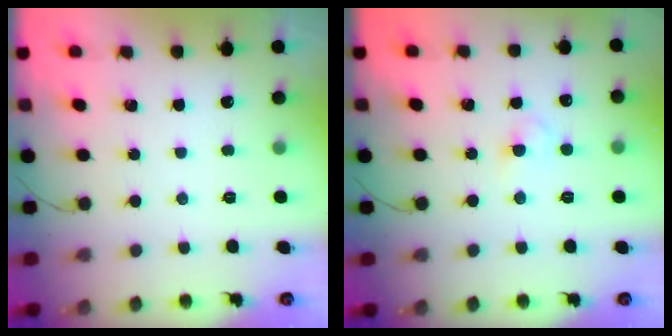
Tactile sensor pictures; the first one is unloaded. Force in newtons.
{"total": 2.0, "press": 1.8, "slide": 0.9}